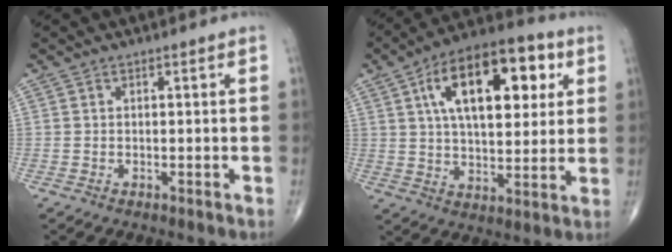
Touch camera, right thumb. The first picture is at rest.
{"total": 20.9, "force": [6.9, 10.3, 16.8], "torque": [-0.228, 0.000, 0.103]}